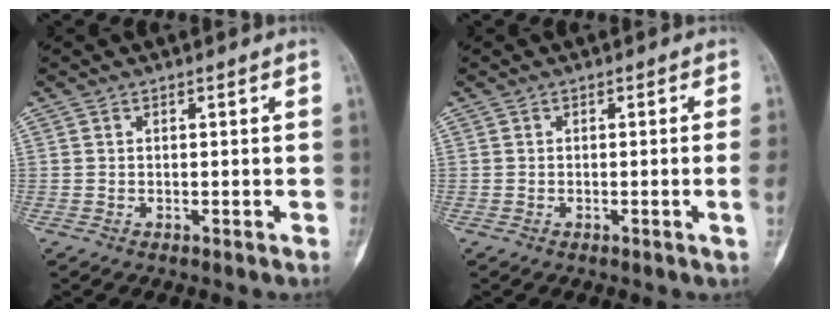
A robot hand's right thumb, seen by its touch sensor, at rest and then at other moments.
{"total": 2.2, "force": [-0.4, -0.6, 2.1], "torque": [-0.041, 0.005, -0.003]}